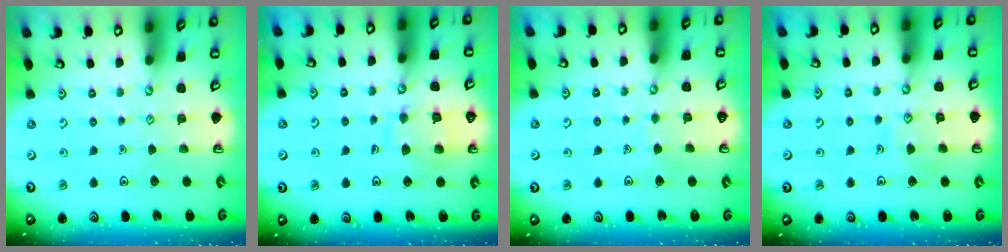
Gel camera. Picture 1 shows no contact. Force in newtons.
{"total": 9.7, "press": 9.6, "slide": 0.8}
{"total": 2.4, "press": 2.4, "slide": 0.1}
{"total": 7.1, "press": 7.1, "slide": 0.6}